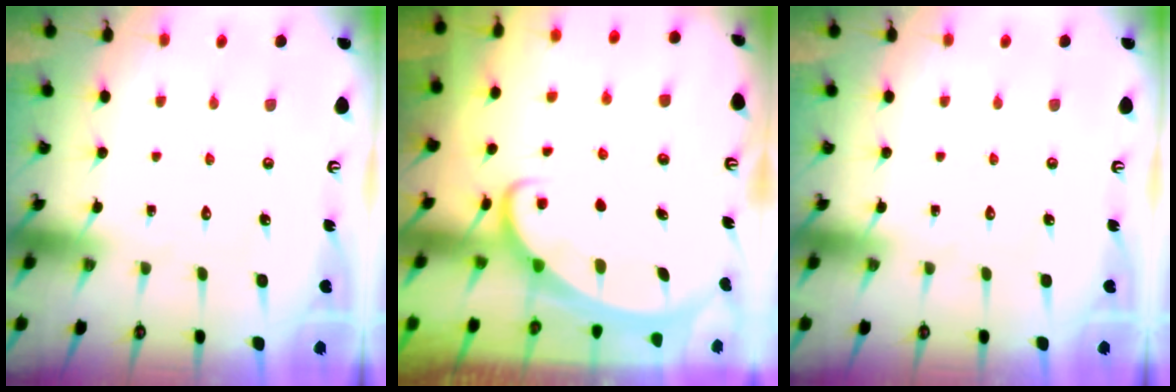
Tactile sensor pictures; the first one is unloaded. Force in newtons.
{"total": 2.3, "press": 2.2, "slide": 0.4}
{"total": 0.0}